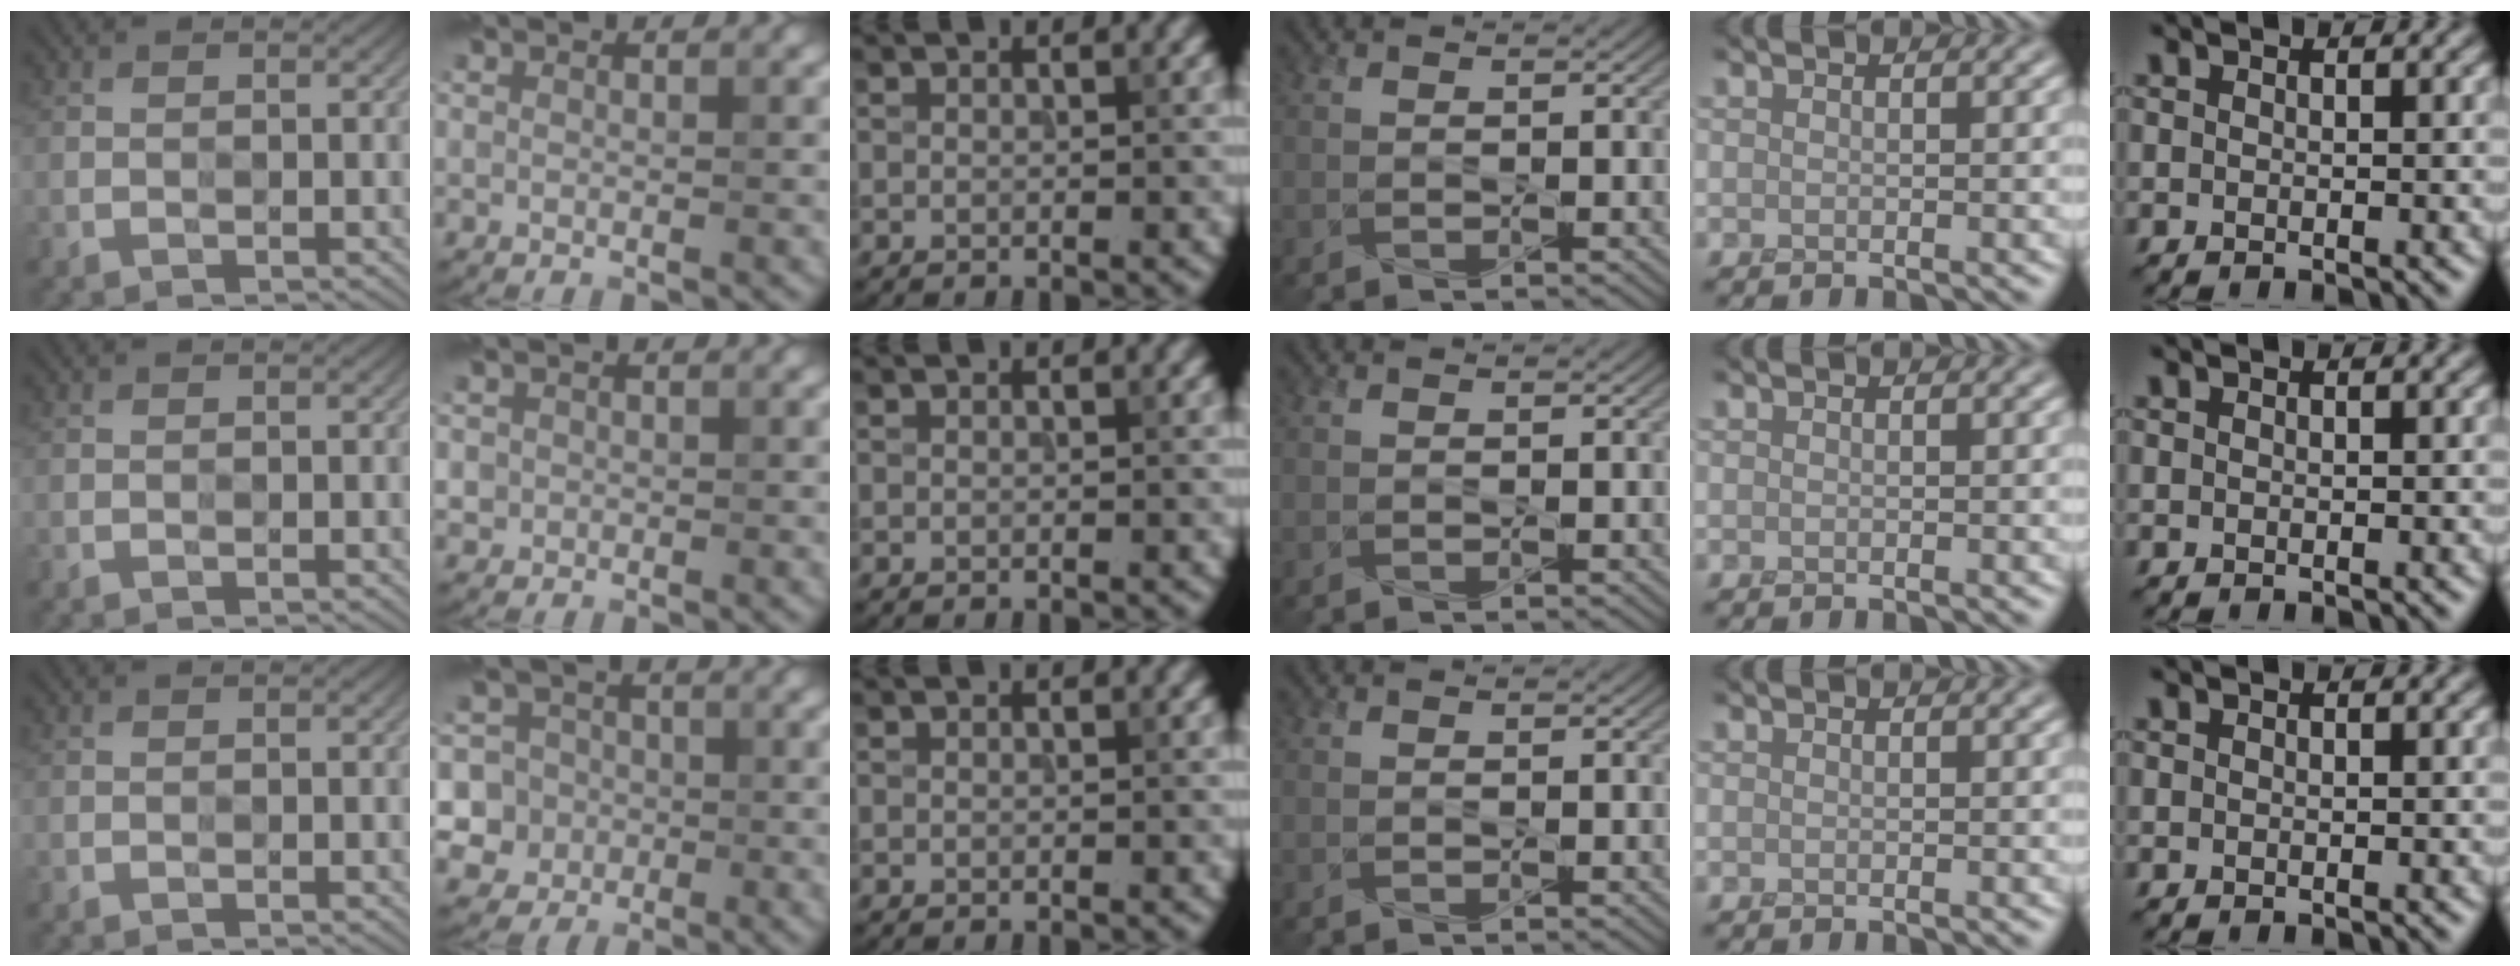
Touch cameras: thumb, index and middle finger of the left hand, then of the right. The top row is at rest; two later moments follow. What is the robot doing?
{"motion": "press", "object": "toy piano key"}